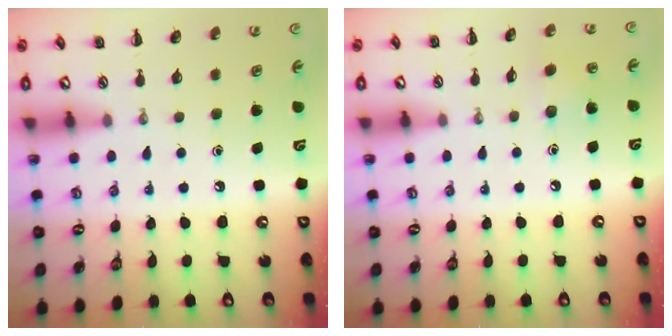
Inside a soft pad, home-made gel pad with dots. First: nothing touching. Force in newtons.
{"total": 4.7, "press": 4.5, "slide": 1.1}